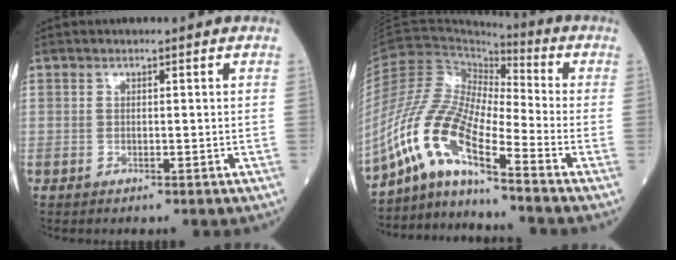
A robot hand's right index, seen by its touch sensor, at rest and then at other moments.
{"total": 11.7, "force": [-7.7, 1.3, 8.7], "torque": [-0.201, 0.002, -0.150]}